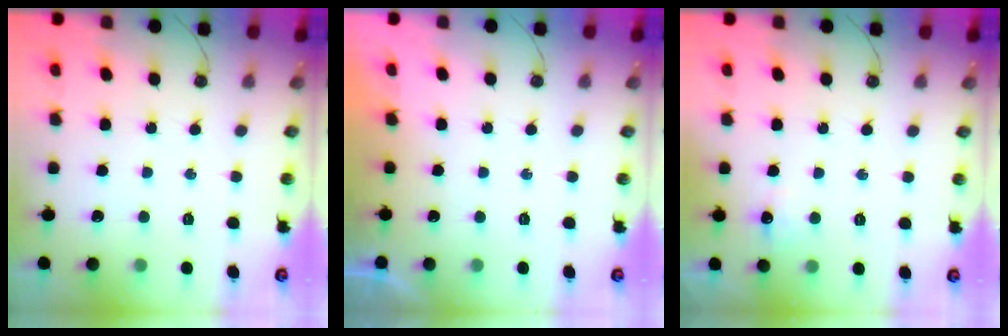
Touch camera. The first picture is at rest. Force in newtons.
{"total": 0.0}
{"total": 13.7, "press": 6.1, "slide": 12.2}